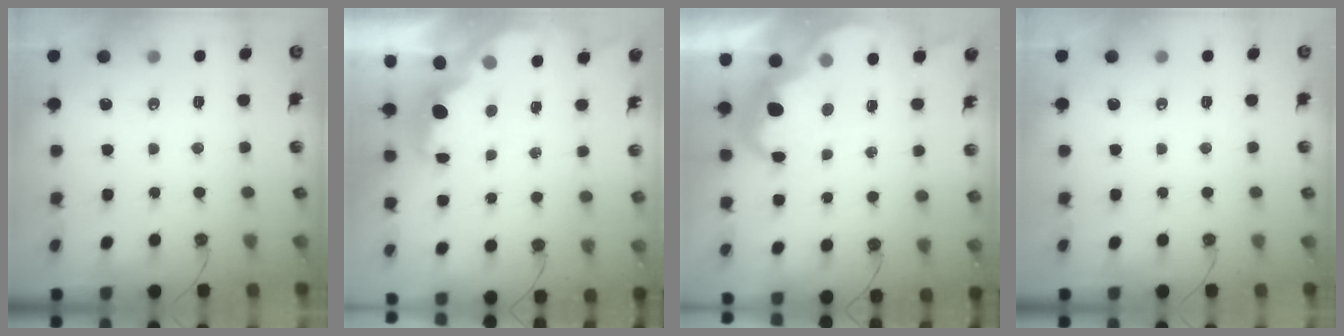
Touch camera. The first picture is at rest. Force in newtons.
{"total": 2.2, "press": 2.0, "slide": 0.8}
{"total": 6.9, "press": 6.9, "slide": 0.5}
{"total": 0.0}